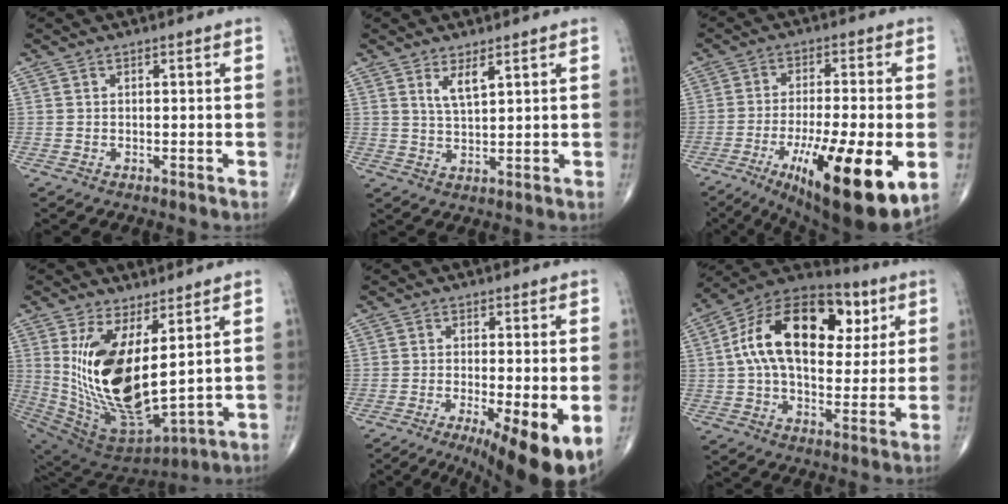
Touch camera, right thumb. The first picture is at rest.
{"total": 3.8, "force": [2.2, 1.0, 3.0], "torque": [-0.057, -0.020, 0.046]}
{"total": 20.6, "force": [-6.9, 5.1, 18.8], "torque": [-0.277, -0.018, -0.096]}
{"total": 20.1, "force": [4.4, 8.6, 17.6], "torque": [-0.334, -0.048, 0.104]}
{"total": 11.7, "force": [-4.6, 2.5, 10.5], "torque": [-0.142, -0.018, -0.066]}
{"total": 22.8, "force": [5.9, 13.5, 17.4], "torque": [-0.268, 0.013, 0.084]}